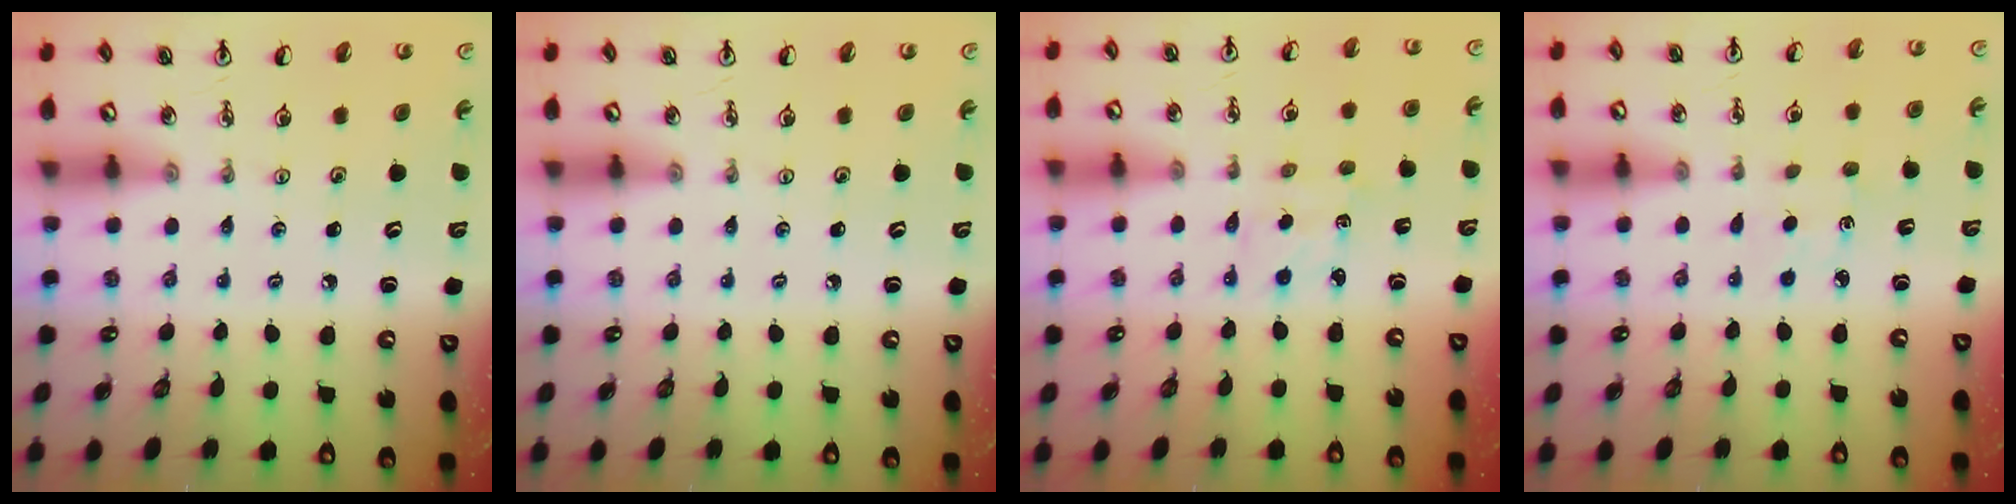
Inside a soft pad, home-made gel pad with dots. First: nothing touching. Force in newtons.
{"total": 0.0}
{"total": 1.8, "press": 1.6, "slide": 0.7}
{"total": 1.8, "press": 1.7, "slide": 0.3}